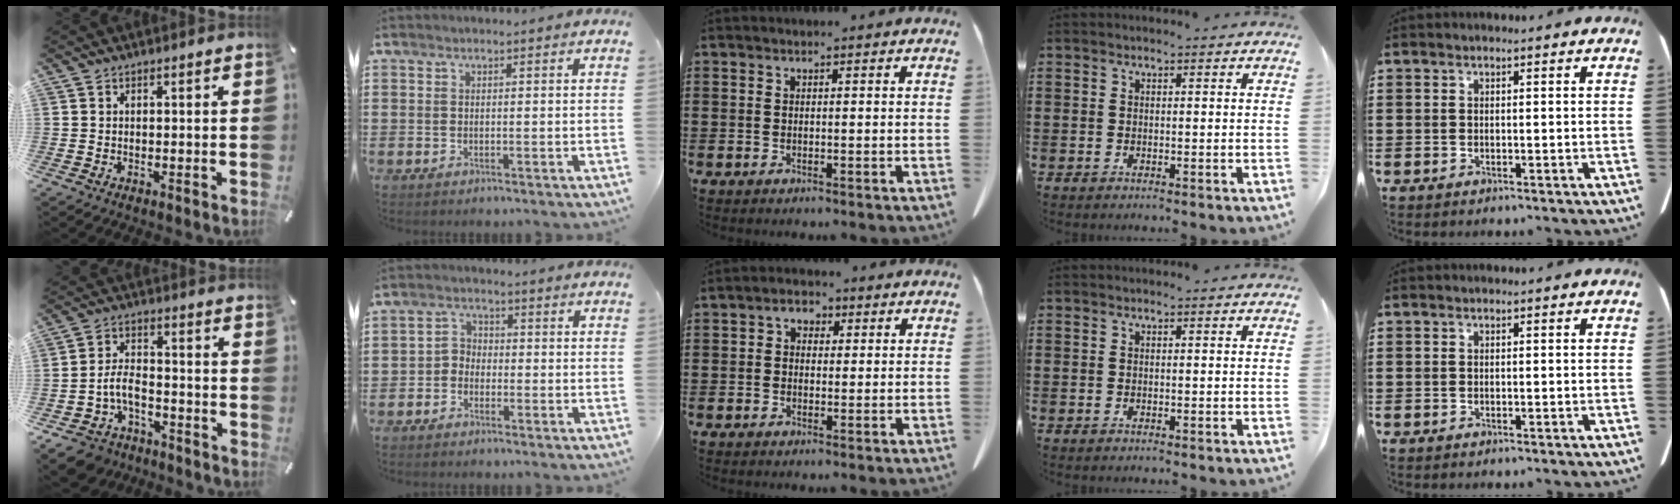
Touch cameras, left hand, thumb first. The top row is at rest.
{"thumb": {"total": 9.1, "force": [-5.1, 5.8, 4.8], "torque": [-0.104, 0.020, -0.097]}, "index": {"total": 2.6, "force": [-1.8, 1.9, 0.4], "torque": [-0.018, 0.008, -0.041]}, "middle": {"total": 2.1, "force": [0.6, 1.7, 1.2], "torque": [-0.023, 0.006, 0.007]}}